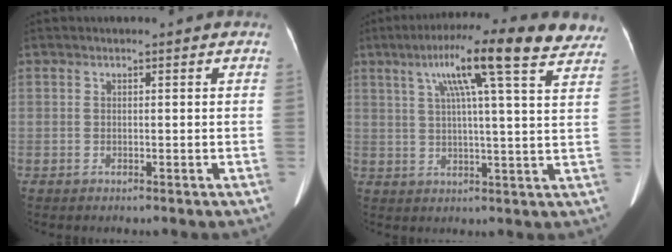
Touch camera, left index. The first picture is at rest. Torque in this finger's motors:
{"motor_torque": [0.25, -0.46, 0.64, 0.20]}